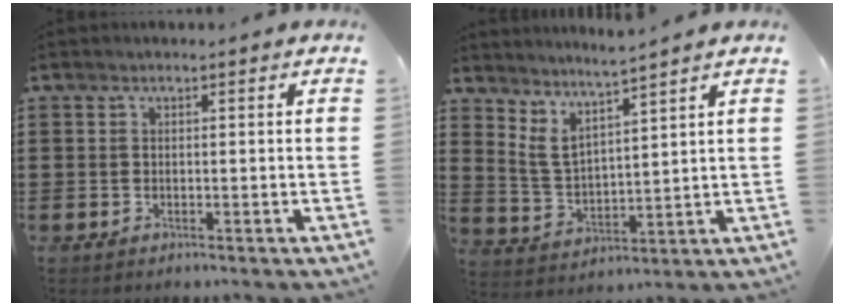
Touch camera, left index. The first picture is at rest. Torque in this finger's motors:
{"motor_torque": [1.25, -0.88, 0.32, 0.03]}